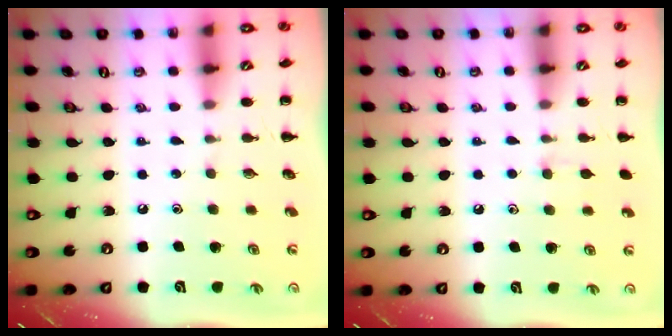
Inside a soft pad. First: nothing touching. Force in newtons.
{"total": 4.1, "press": 3.7, "slide": 1.6}